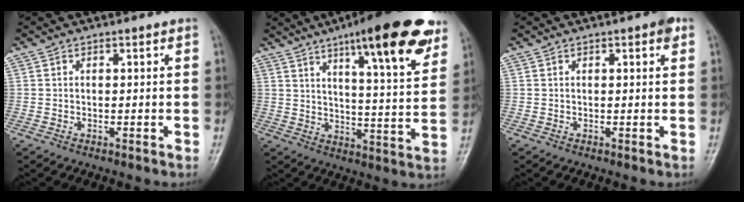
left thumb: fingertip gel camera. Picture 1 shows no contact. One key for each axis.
{"total": 20.8, "fx": 12.5, "fy": 4.4, "fz": 16.1, "tx": -0.198, "ty": -0.045, "tz": 0.178}
{"total": 4.1, "fx": 2.1, "fy": 1.1, "fz": 3.3, "tx": -0.036, "ty": -0.006, "tz": 0.022}